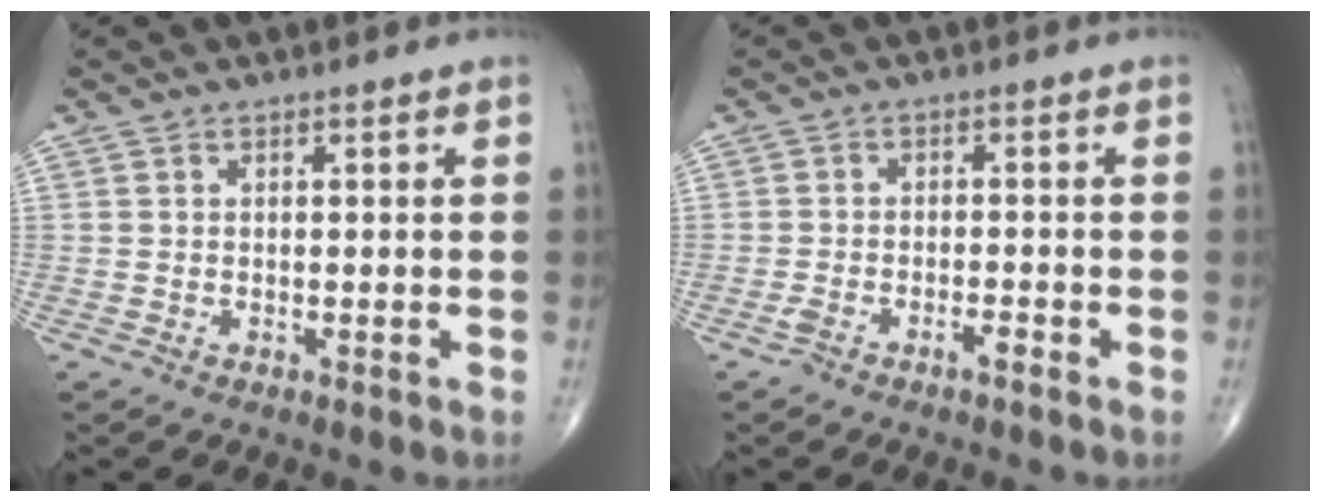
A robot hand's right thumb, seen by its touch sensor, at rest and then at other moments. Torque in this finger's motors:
{"motor_torque": [0.27, -0.19, 0.12, 0.04, 0.03]}